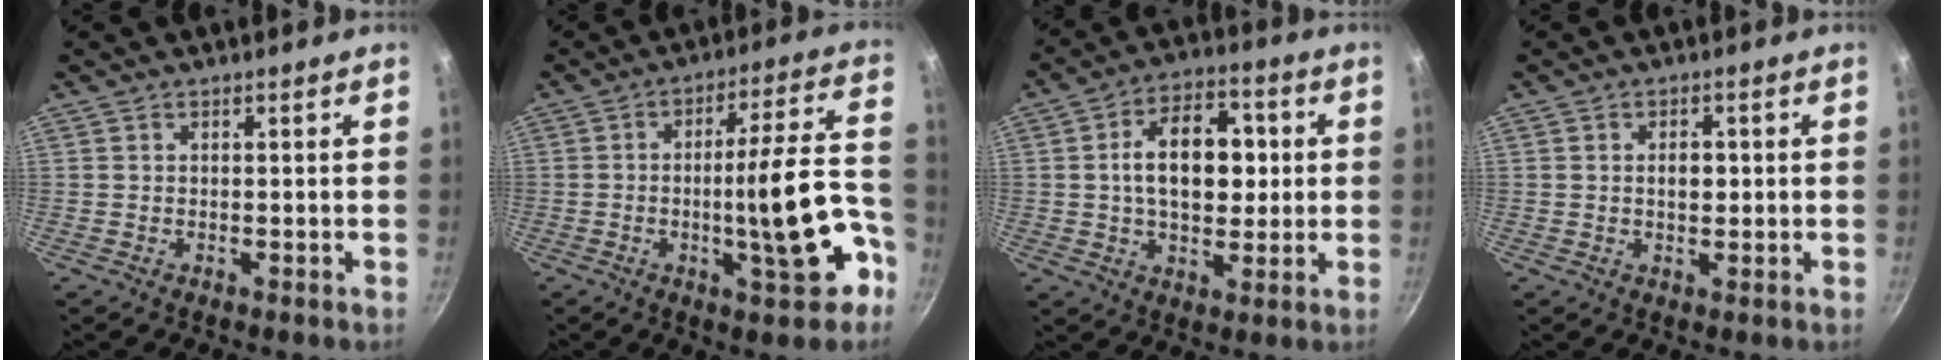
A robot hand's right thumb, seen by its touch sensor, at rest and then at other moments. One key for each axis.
{"total": 16.8, "fx": -5.8, "fy": 4.2, "fz": 15.2, "tx": -0.194, "ty": 0.044, "tz": -0.082}
{"total": 14.4, "fx": 1.4, "fy": 9.1, "fz": 11.0, "tx": -0.137, "ty": 0.014, "tz": 0.013}
{"total": 2.9, "fx": 0.1, "fy": 1.9, "fz": 2.2, "tx": -0.020, "ty": 0.004, "tz": 0.001}